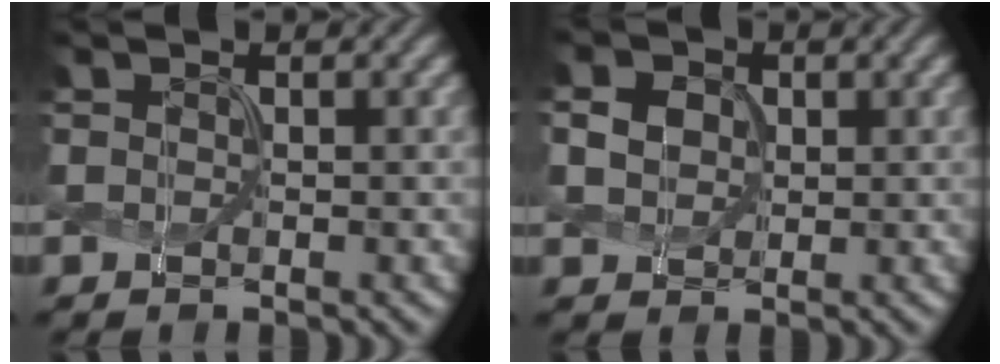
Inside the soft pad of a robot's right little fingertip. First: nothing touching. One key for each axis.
{"total": 2.6, "fx": 0.5, "fy": 2.2, "fz": 1.2, "tx": -0.039, "ty": 0.012, "tz": 0.004}